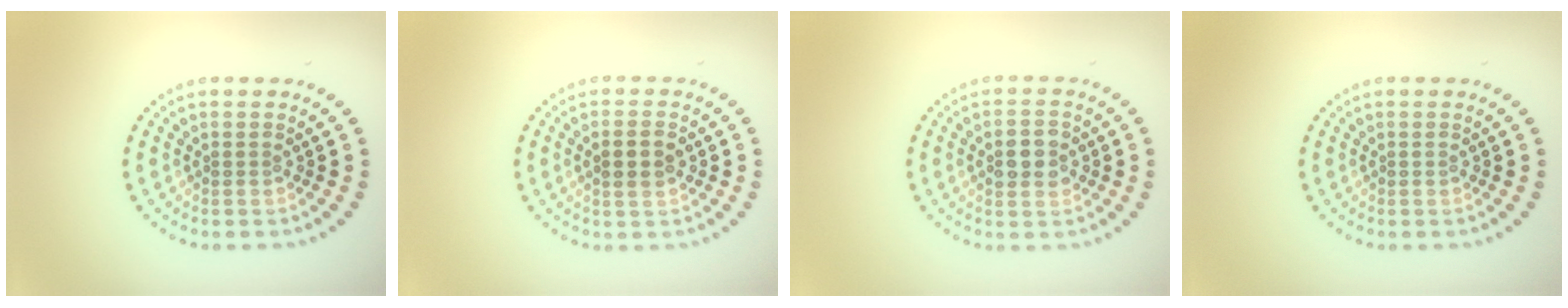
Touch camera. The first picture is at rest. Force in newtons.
{"total": 2.3, "press": 2.3, "slide": 0.4}
{"total": 2.9, "press": 2.9, "slide": 0.1}
{"total": 0.0}